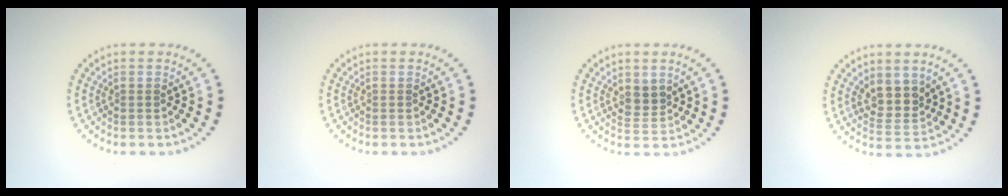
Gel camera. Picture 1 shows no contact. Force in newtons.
{"total": 0.0}
{"total": 1.9, "press": 1.6, "slide": 1.1}
{"total": 2.9, "press": 2.5, "slide": 1.5}